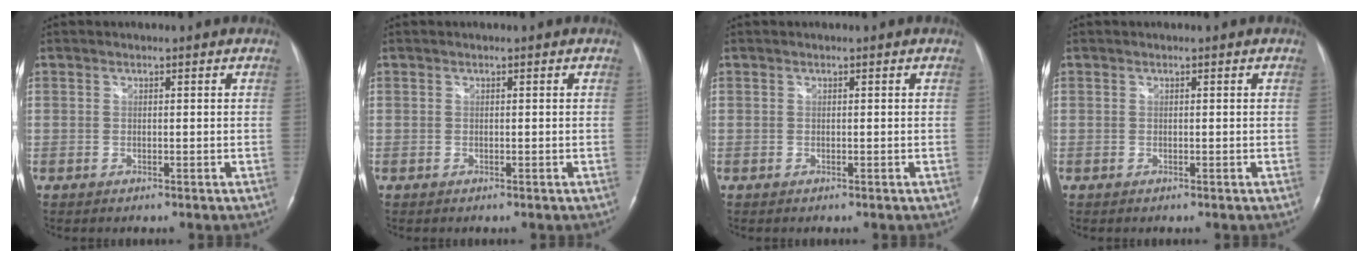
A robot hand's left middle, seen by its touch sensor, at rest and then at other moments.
{"total": 0.0}
{"total": 0.0}
{"total": 0.0}